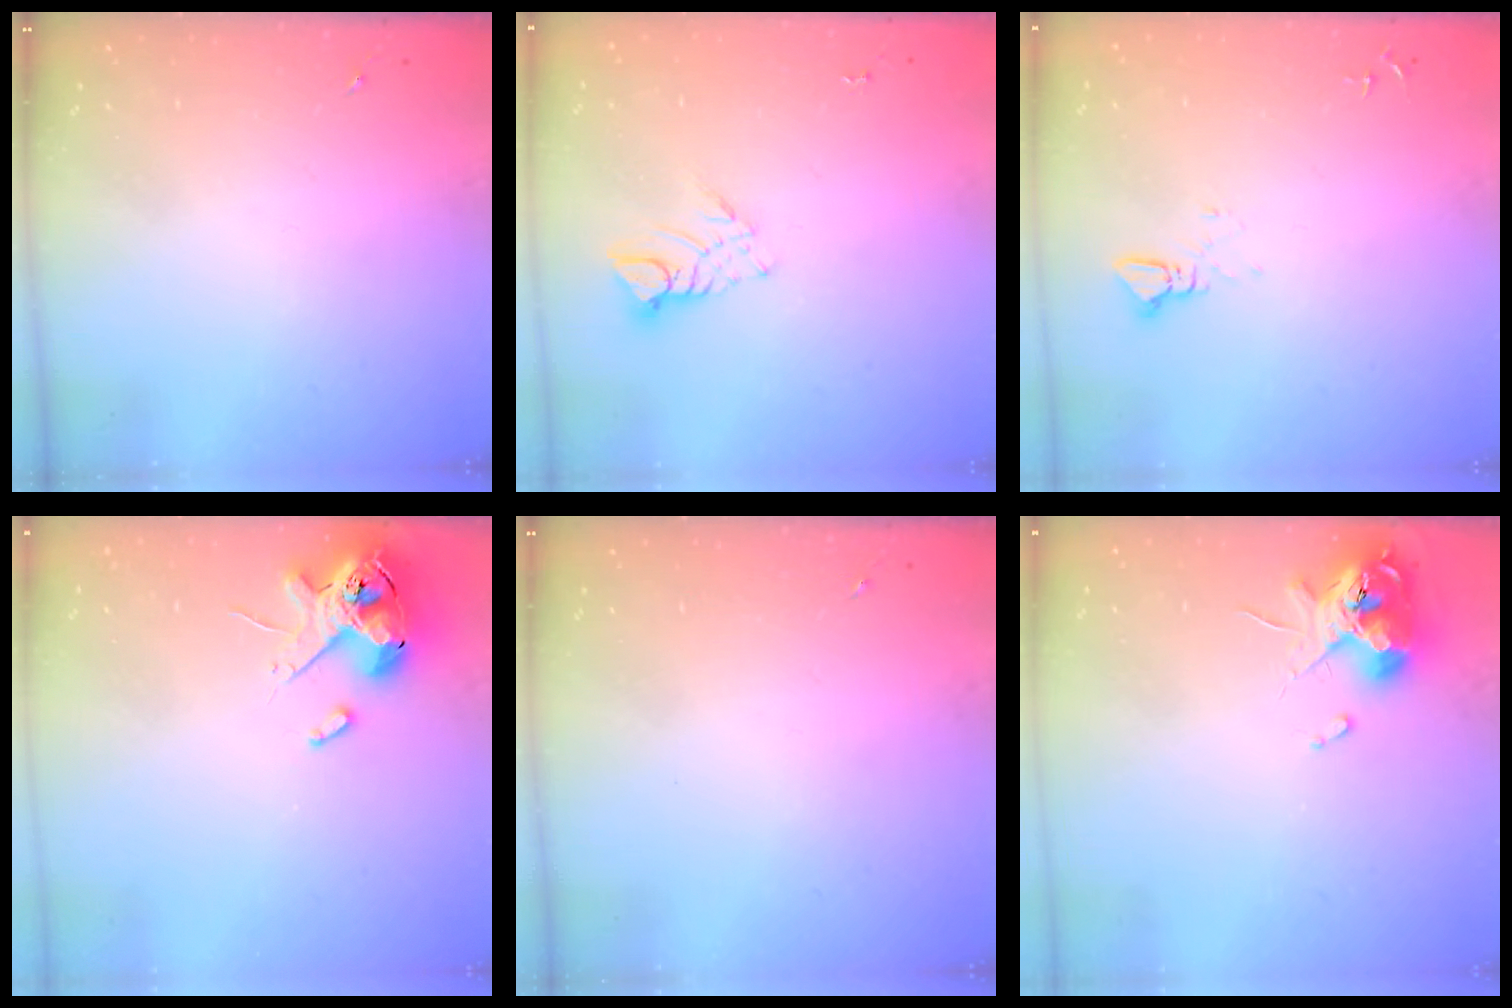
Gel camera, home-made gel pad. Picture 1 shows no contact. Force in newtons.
{"total": 5.8, "press": 5.8, "slide": 0.3}
{"total": 2.3, "press": 2.3, "slide": 0.1}
{"total": 12.8, "press": 12.6, "slide": 2.0}
{"total": 0.0}
{"total": 11.4, "press": 11.3, "slide": 1.8}